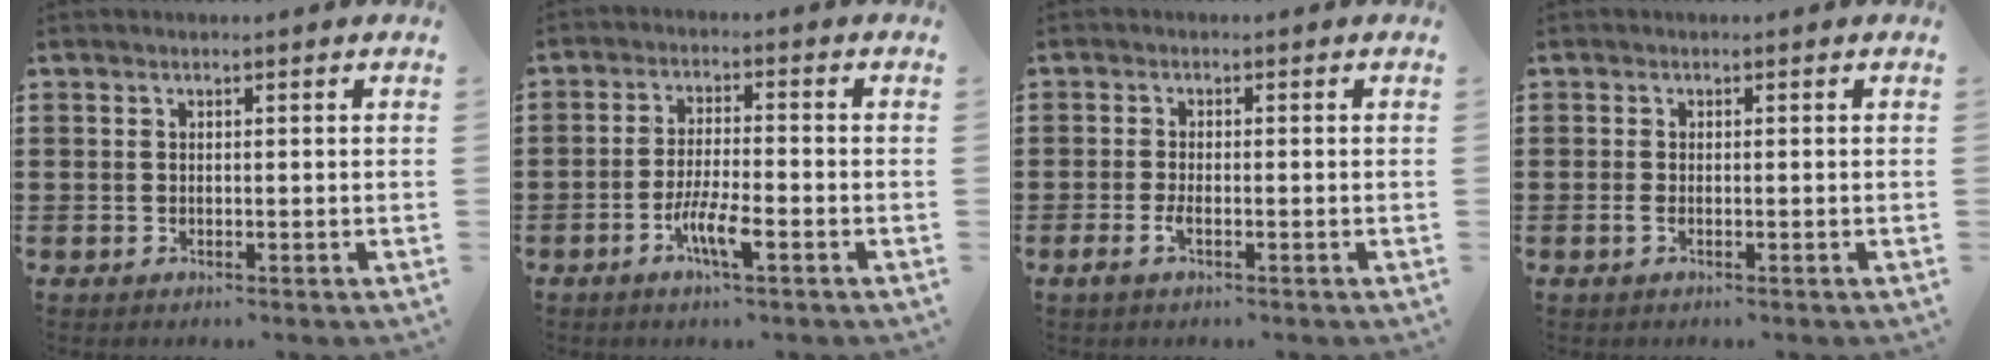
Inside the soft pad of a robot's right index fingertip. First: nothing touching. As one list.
[{"total": 5.5, "force": [-2.7, 0.8, 4.7], "torque": [-0.098, -0.008, -0.050]}, {"total": 1.9, "force": [-1.0, 0.4, 1.6], "torque": [-0.043, -0.008, -0.022]}, {"total": 0.8, "force": [-0.3, 0.1, 0.7], "torque": [-0.014, -0.003, -0.005]}]